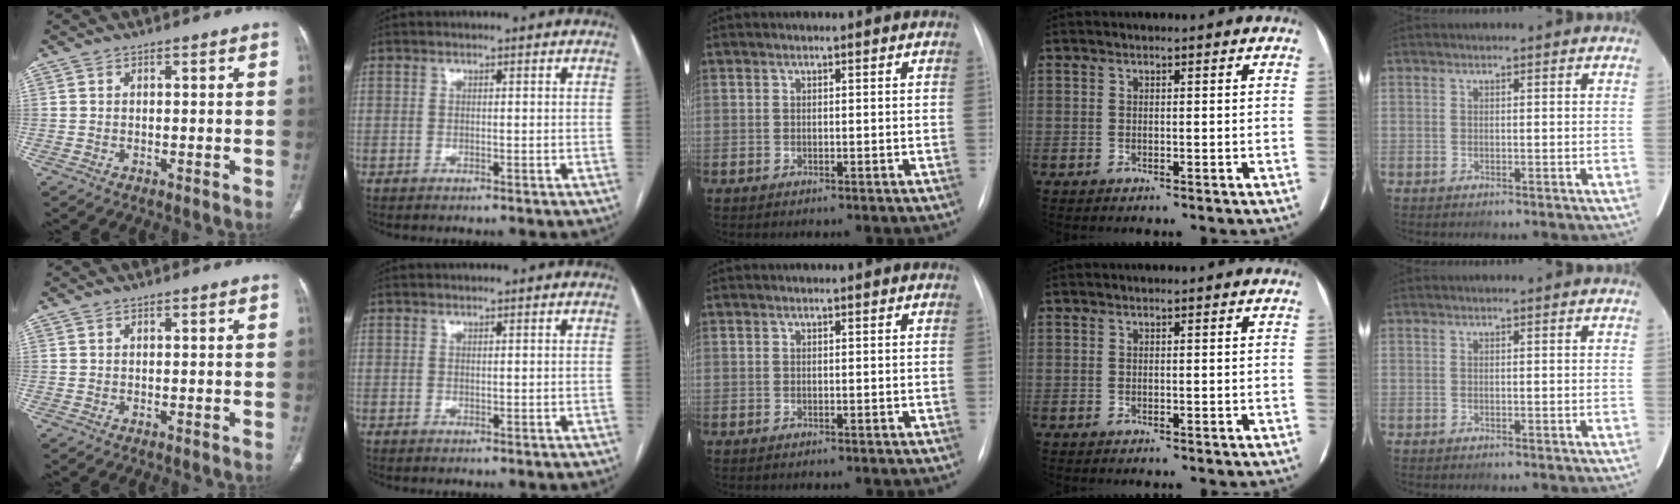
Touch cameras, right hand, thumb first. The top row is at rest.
{}